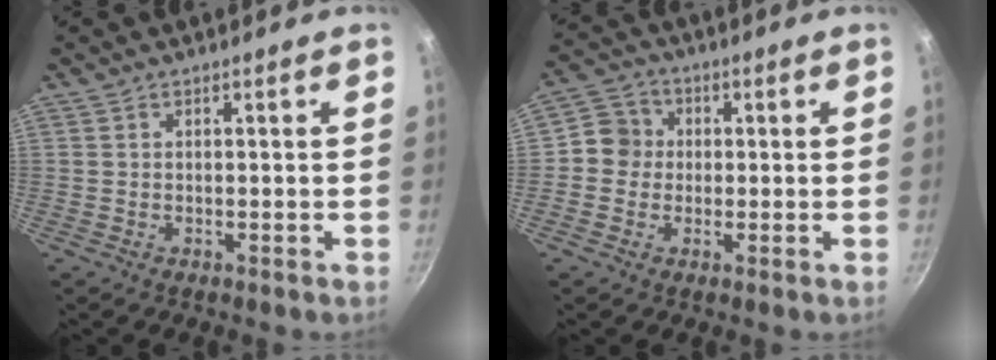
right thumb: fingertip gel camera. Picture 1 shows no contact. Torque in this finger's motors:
{"motor_torque": [0.43, -0.24, 0.15, -0.57, 0.00]}